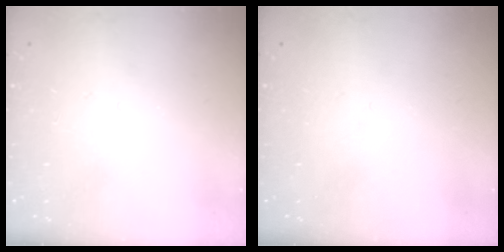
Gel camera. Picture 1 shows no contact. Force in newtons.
{"total": 0.0}